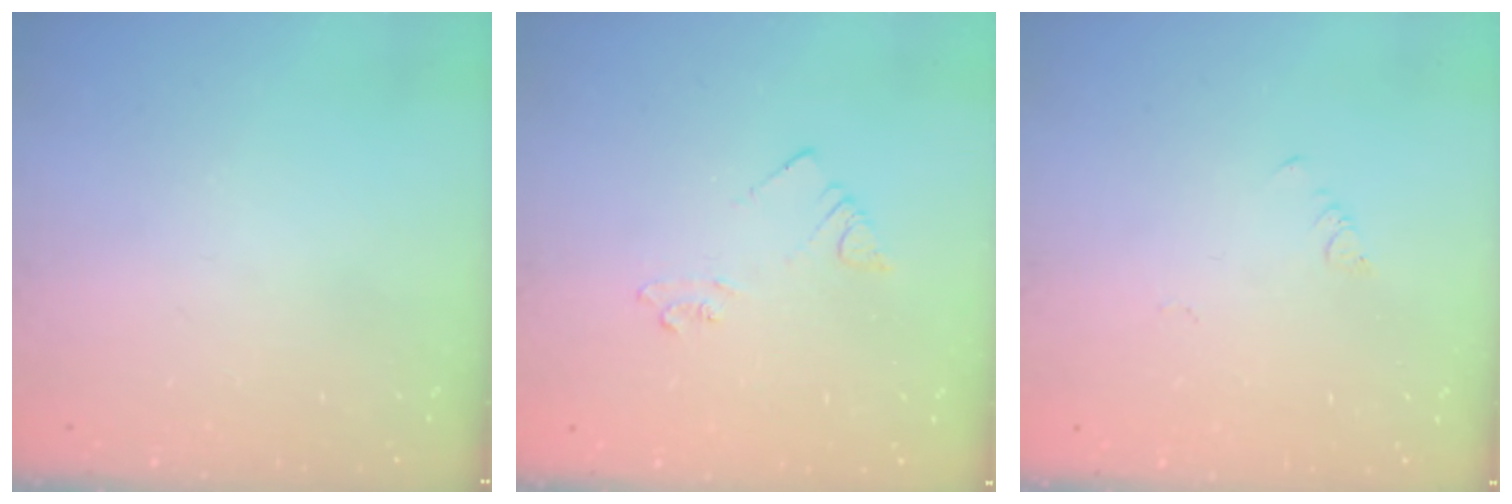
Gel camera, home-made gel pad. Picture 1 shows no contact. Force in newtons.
{"total": 3.6, "press": 3.6, "slide": 0.6}
{"total": 1.9, "press": 1.9, "slide": 0.4}